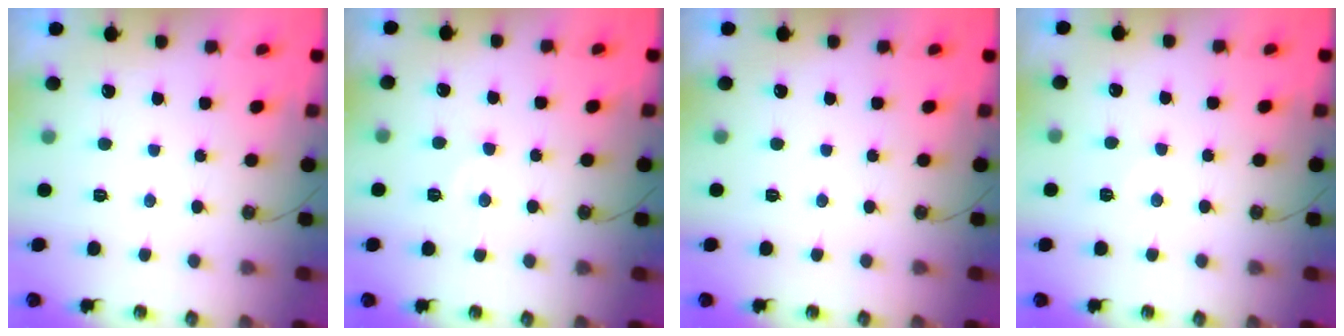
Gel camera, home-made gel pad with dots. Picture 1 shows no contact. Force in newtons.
{"total": 7.9, "press": 7.9, "slide": 0.6}
{"total": 0.0}
{"total": 5.0, "press": 4.9, "slide": 0.7}